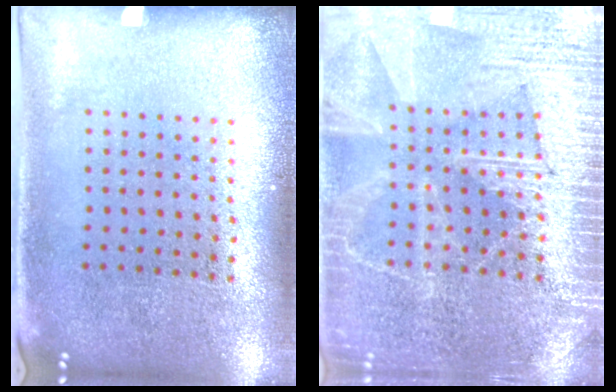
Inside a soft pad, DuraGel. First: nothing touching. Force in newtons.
{"total": 5.9, "press": 5.8, "slide": 0.7}